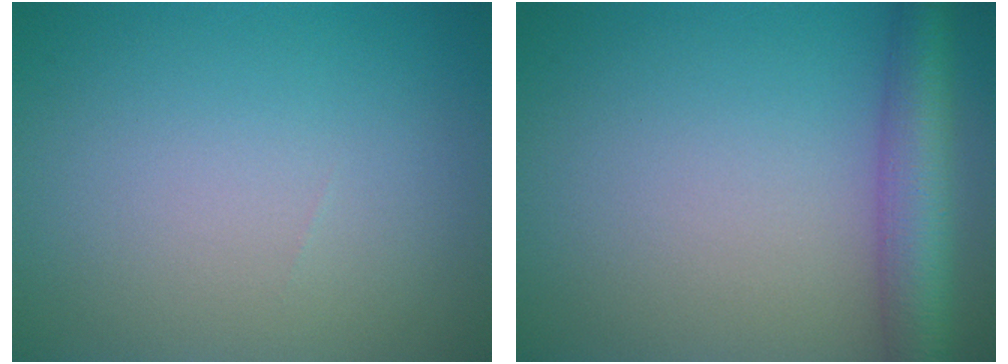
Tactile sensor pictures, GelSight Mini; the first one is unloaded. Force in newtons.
{"total": 5.4, "press": 5.4, "slide": 0.3}